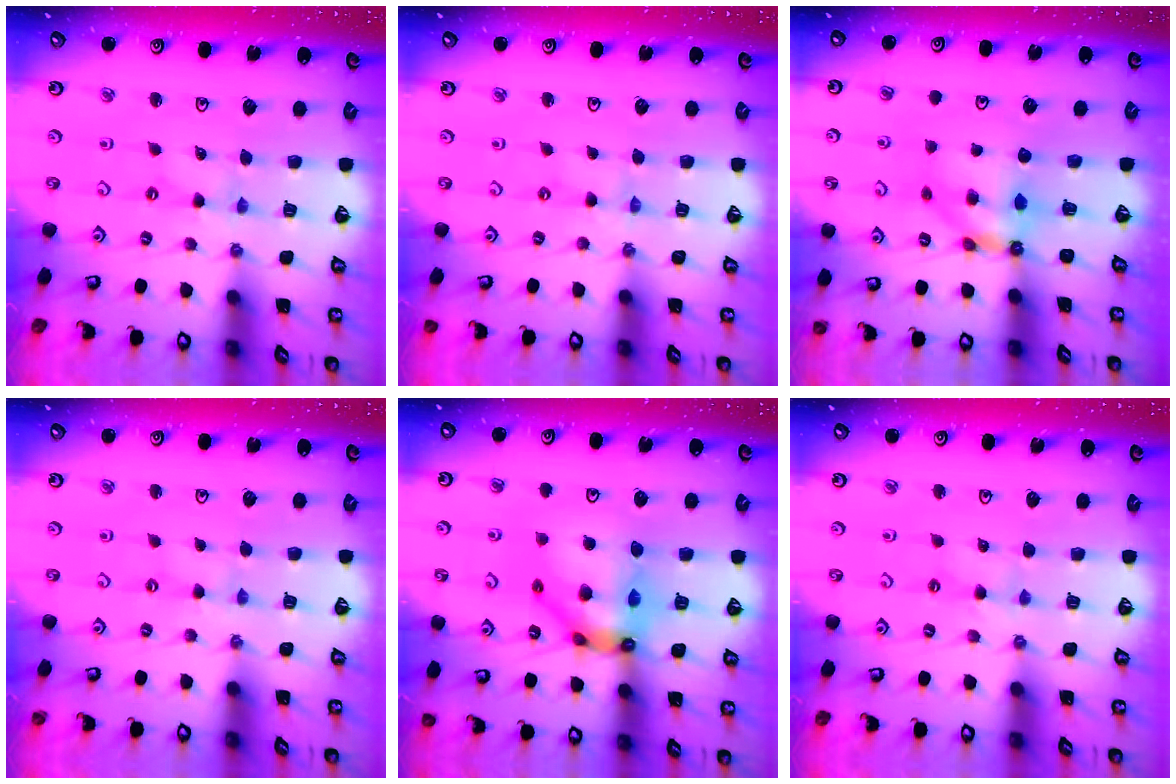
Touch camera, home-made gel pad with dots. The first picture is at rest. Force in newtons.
{"total": 0.0}
{"total": 6.6, "press": 6.6, "slide": 0.4}
{"total": 0.8, "press": 0.8, "slide": 0.1}
{"total": 15.9, "press": 15.8, "slide": 1.8}
{"total": 2.2, "press": 2.1, "slide": 0.4}